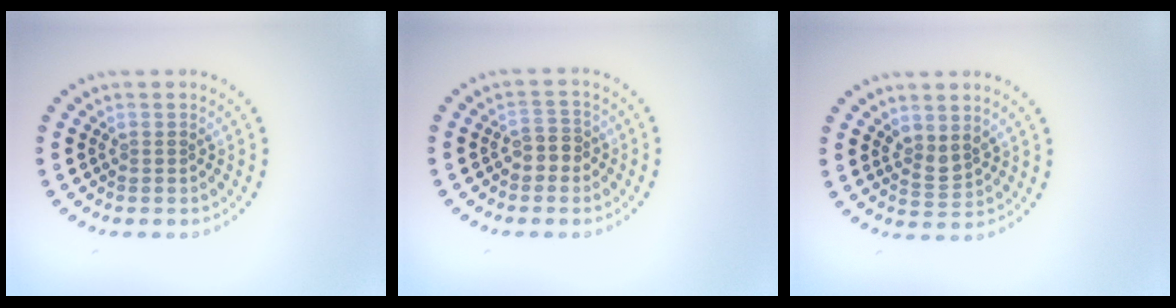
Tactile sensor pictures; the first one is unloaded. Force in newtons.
{"total": 1.9, "press": 1.8, "slide": 0.7}
{"total": 1.8, "press": 1.4, "slide": 1.2}